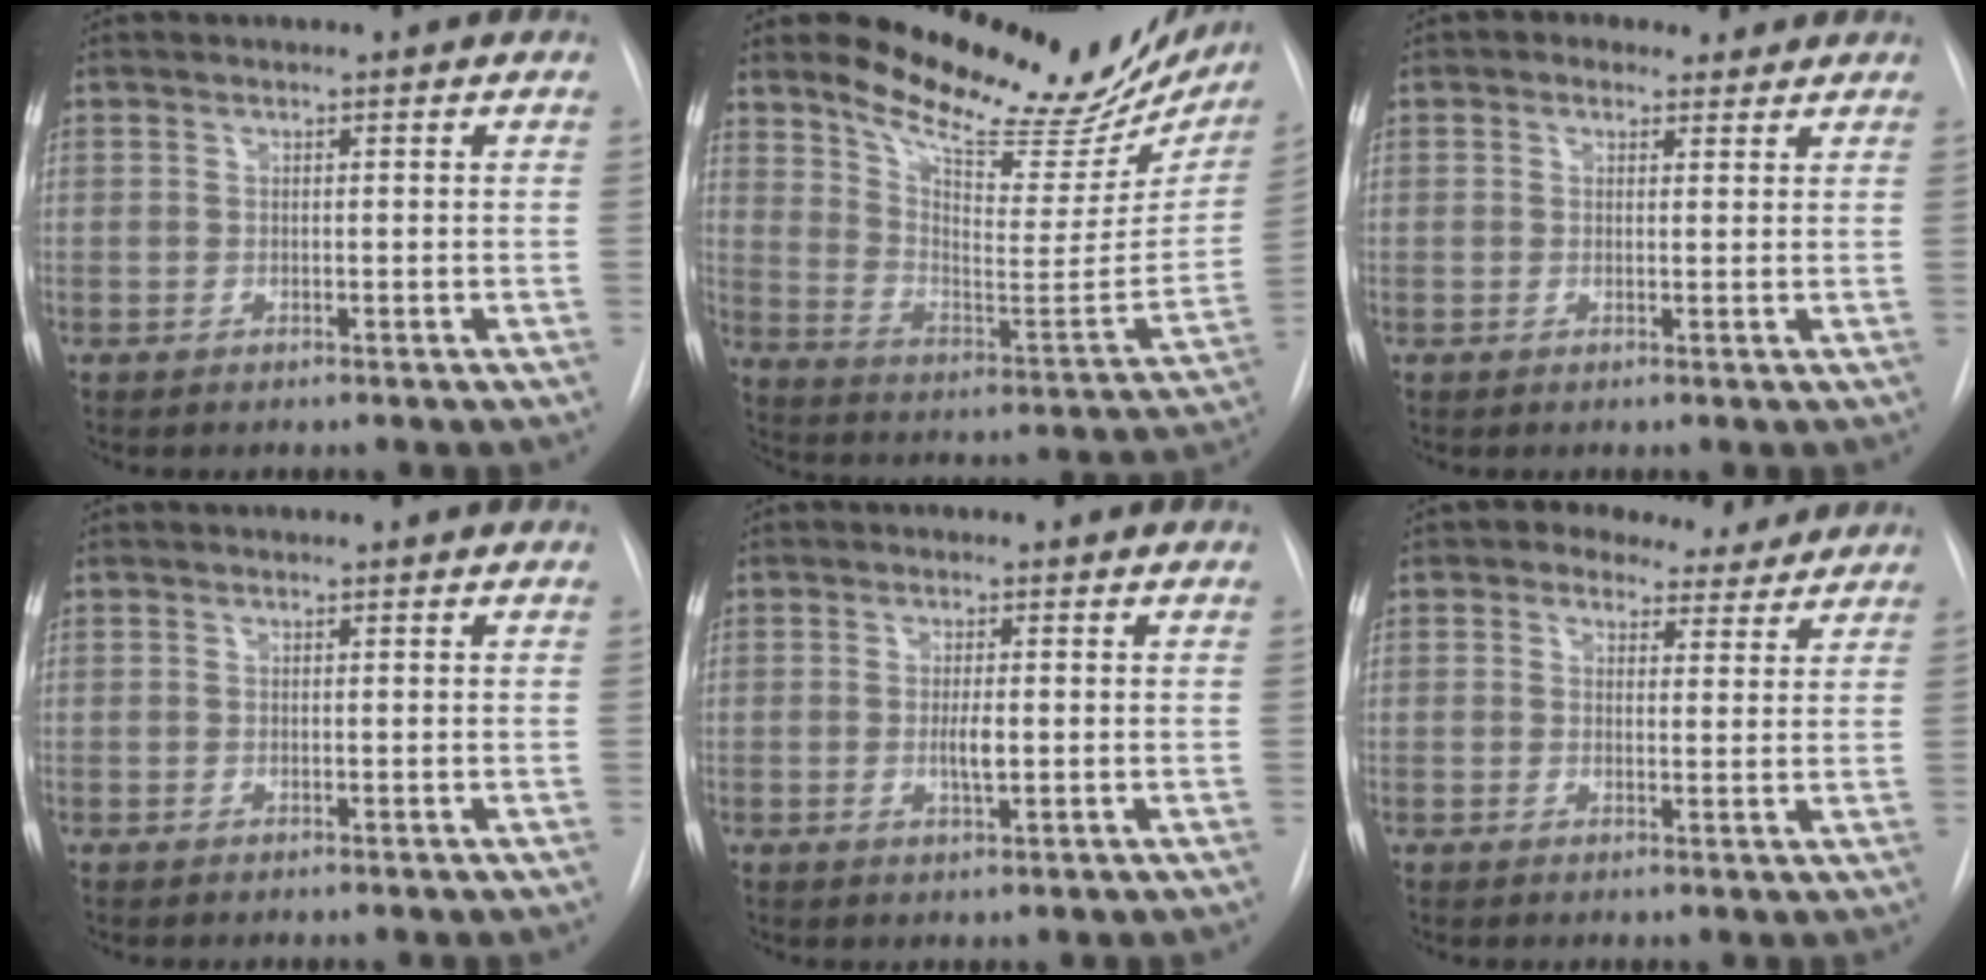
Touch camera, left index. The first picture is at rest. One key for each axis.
{"total": 24.8, "fx": 21.0, "fy": 7.5, "fz": 11.0, "tx": -0.162, "ty": -0.053, "tz": 0.283}
{"total": 3.5, "fx": 2.4, "fy": 2.3, "fz": 1.1, "tx": -0.016, "ty": 0.018, "tz": 0.033}
{"total": 0.0}
{"total": 2.6, "fx": -0.3, "fy": 0.6, "fz": 2.6, "tx": -0.049, "ty": -0.004, "tz": -0.004}
{"total": 6.2, "fx": 5.0, "fy": 3.4, "fz": 1.6, "tx": -0.014, "ty": 0.011, "tz": 0.059}